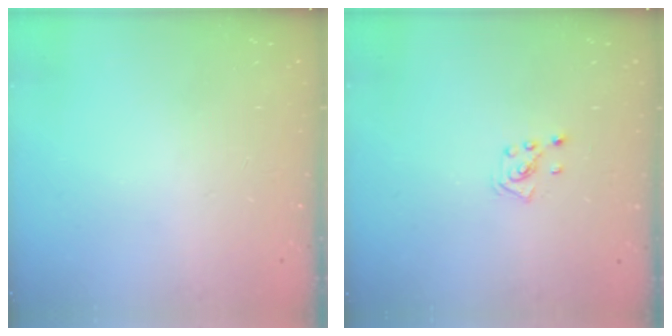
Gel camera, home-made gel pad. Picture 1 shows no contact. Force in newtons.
{"total": 2.6, "press": 2.6, "slide": 0.5}